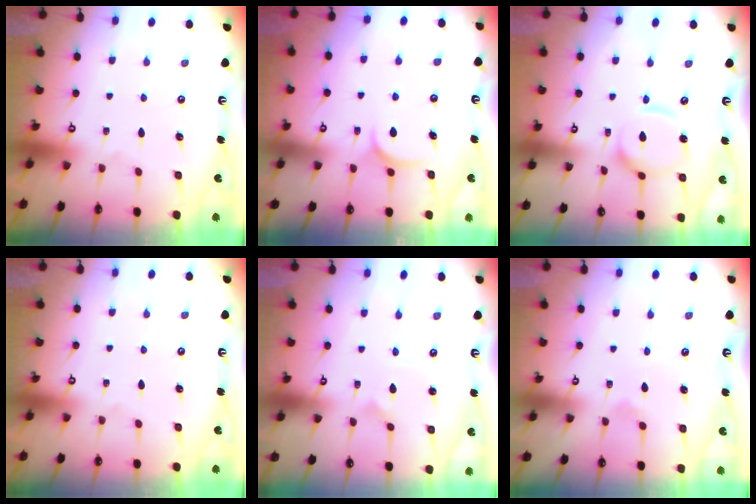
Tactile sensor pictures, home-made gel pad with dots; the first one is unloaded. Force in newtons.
{"total": 5.5, "press": 5.5, "slide": 0.3}
{"total": 11.7, "press": 11.7, "slide": 1.0}
{"total": 0.0}
{"total": 2.2, "press": 2.2, "slide": 0.1}
{"total": 2.8, "press": 2.8, "slide": 0.6}